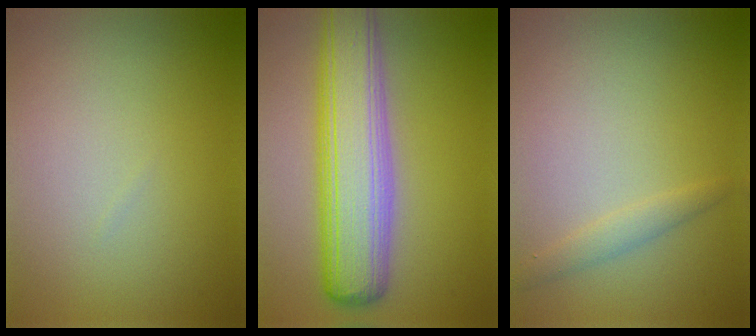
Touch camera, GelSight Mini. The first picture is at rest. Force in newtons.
{"total": 8.8, "press": 8.8, "slide": 0.4}
{"total": 1.3, "press": 1.3, "slide": 0.1}